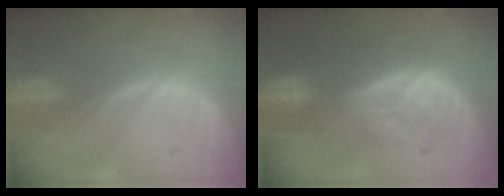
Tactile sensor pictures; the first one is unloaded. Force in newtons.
{"total": 9.3, "press": 8.8, "slide": 3.1}